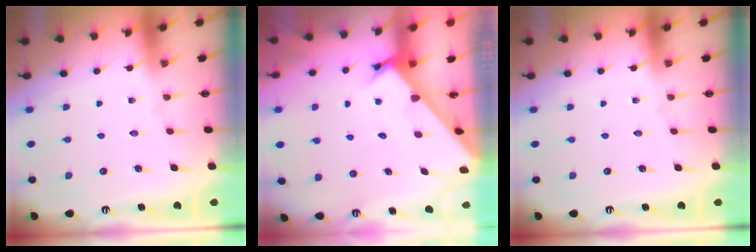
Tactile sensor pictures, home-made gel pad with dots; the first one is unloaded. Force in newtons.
{"total": 2.2, "press": 2.2, "slide": 0.1}
{"total": 0.0}